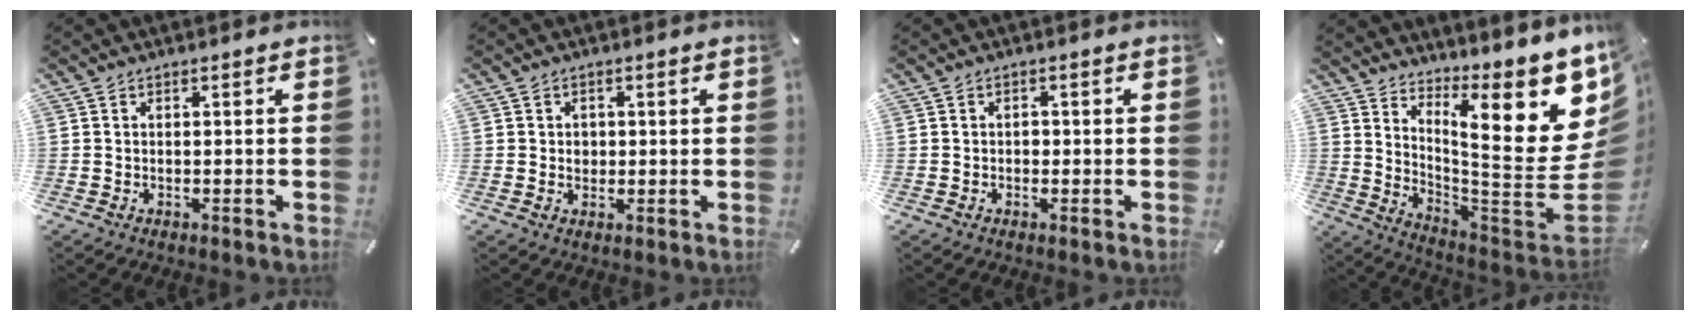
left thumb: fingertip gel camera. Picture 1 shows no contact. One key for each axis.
{"total": 2.1, "fx": 0.2, "fy": 2.0, "fz": 0.8, "tx": -0.001, "ty": -0.001, "tz": -0.002}
{"total": 1.0, "fx": -0.3, "fy": 0.9, "fz": 0.5, "tx": -0.010, "ty": 0.005, "tz": -0.007}
{"total": 20.4, "fx": 9.2, "fy": 8.6, "fz": 16.1, "tx": -0.188, "ty": -0.103, "tz": 0.154}